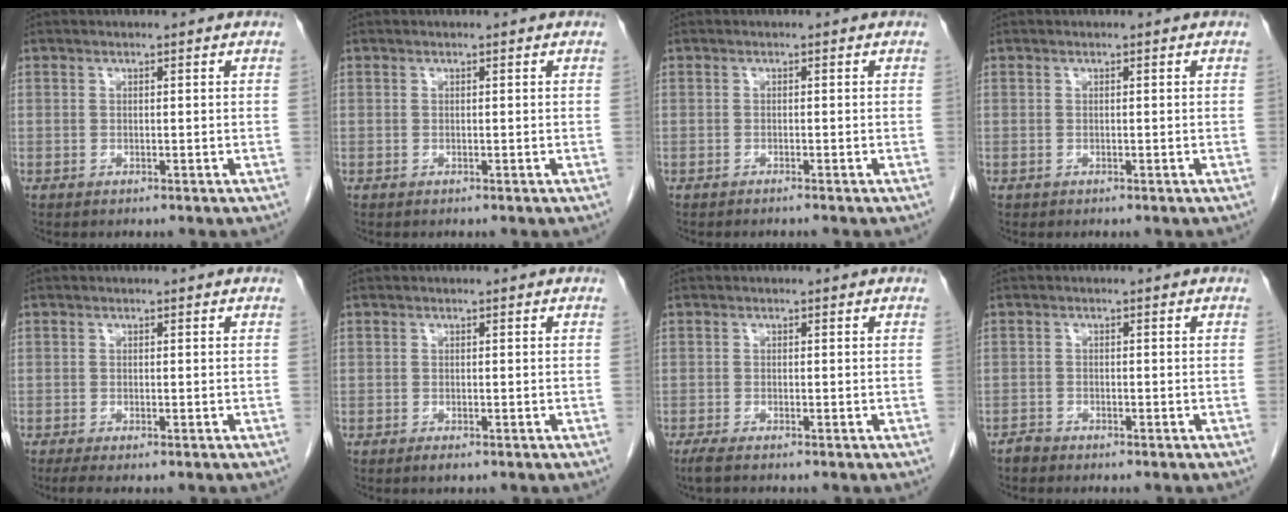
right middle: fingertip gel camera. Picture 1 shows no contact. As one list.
[{"total": 0.0}, {"total": 1.0, "force": [-0.9, -0.2, 0.4], "torque": [-0.004, 0.002, -0.014]}, {"total": 0.0}, {"total": 2.1, "force": [-1.5, 0.3, 1.4], "torque": [-0.026, -0.008, -0.024]}, {"total": 0.9, "force": [-0.6, 0.2, 0.6], "torque": [-0.010, -0.002, -0.007]}, {"total": 1.9, "force": [-1.5, 0.0, 1.1], "torque": [-0.024, -0.007, -0.028]}, {"total": 1.1, "force": [-1.1, 0.2, 0.0], "torque": [0.002, 0.000, -0.023]}]